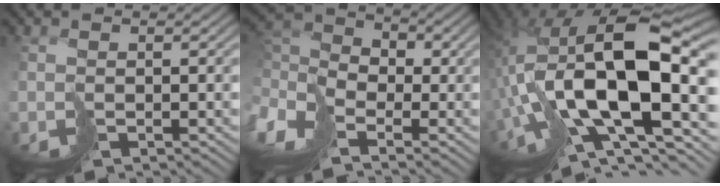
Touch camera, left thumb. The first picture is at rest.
{"total": 8.7, "force": [-2.7, 5.5, 6.2], "torque": [-0.182, -0.009, -0.057]}
{"total": 19.7, "force": [-1.6, 9.4, 17.2], "torque": [-0.346, -0.007, -0.017]}